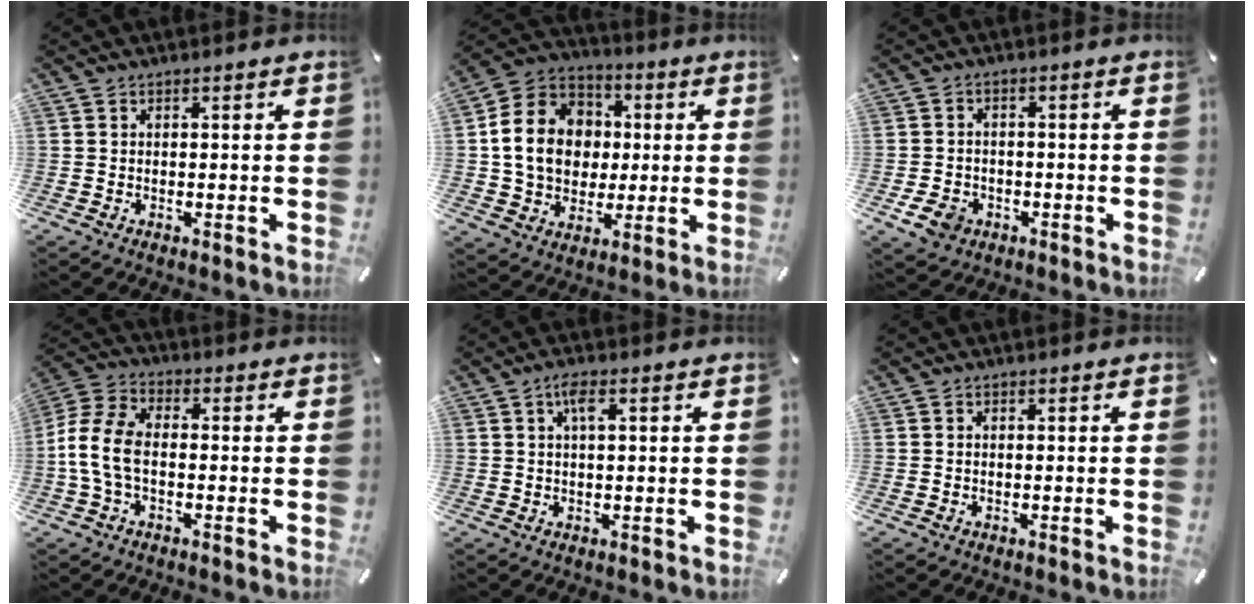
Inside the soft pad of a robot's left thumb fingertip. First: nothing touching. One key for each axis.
{"total": 16.1, "fx": 0.6, "fy": 14.0, "fz": 7.8, "tx": -0.160, "ty": 0.023, "tz": 0.016}
{"total": 5.5, "fx": -2.6, "fy": 4.4, "fz": 2.2, "tx": -0.045, "ty": 0.007, "tz": -0.050}
{"total": 9.0, "fx": -2.0, "fy": 5.4, "fz": 6.9, "tx": -0.152, "ty": 0.008, "tz": -0.036}
{"total": 3.1, "fx": 1.0, "fy": 0.9, "fz": 2.8, "tx": -0.059, "ty": 0.007, "tz": 0.014}
{"total": 0.5, "fx": -0.3, "fy": 0.4, "fz": 0.0, "tx": 0.002, "ty": 0.005, "tz": -0.008}